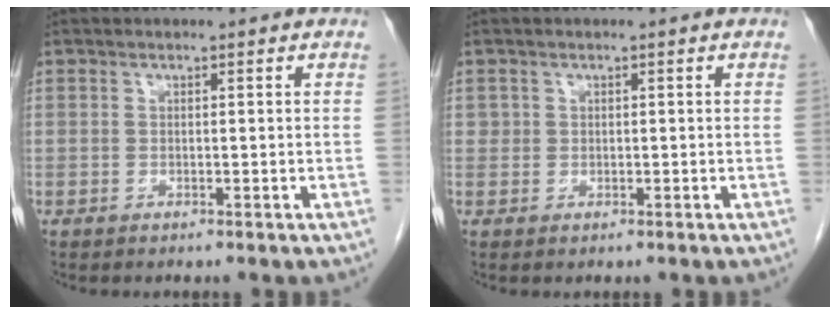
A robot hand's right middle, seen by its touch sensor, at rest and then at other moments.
{"total": 1.1, "force": [0.2, 1.1, 0.1], "torque": [0.008, 0.004, 0.001]}